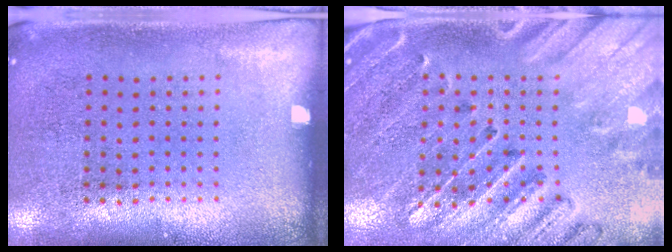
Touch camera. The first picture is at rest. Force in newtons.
{"total": 2.7, "press": 2.6, "slide": 0.8}